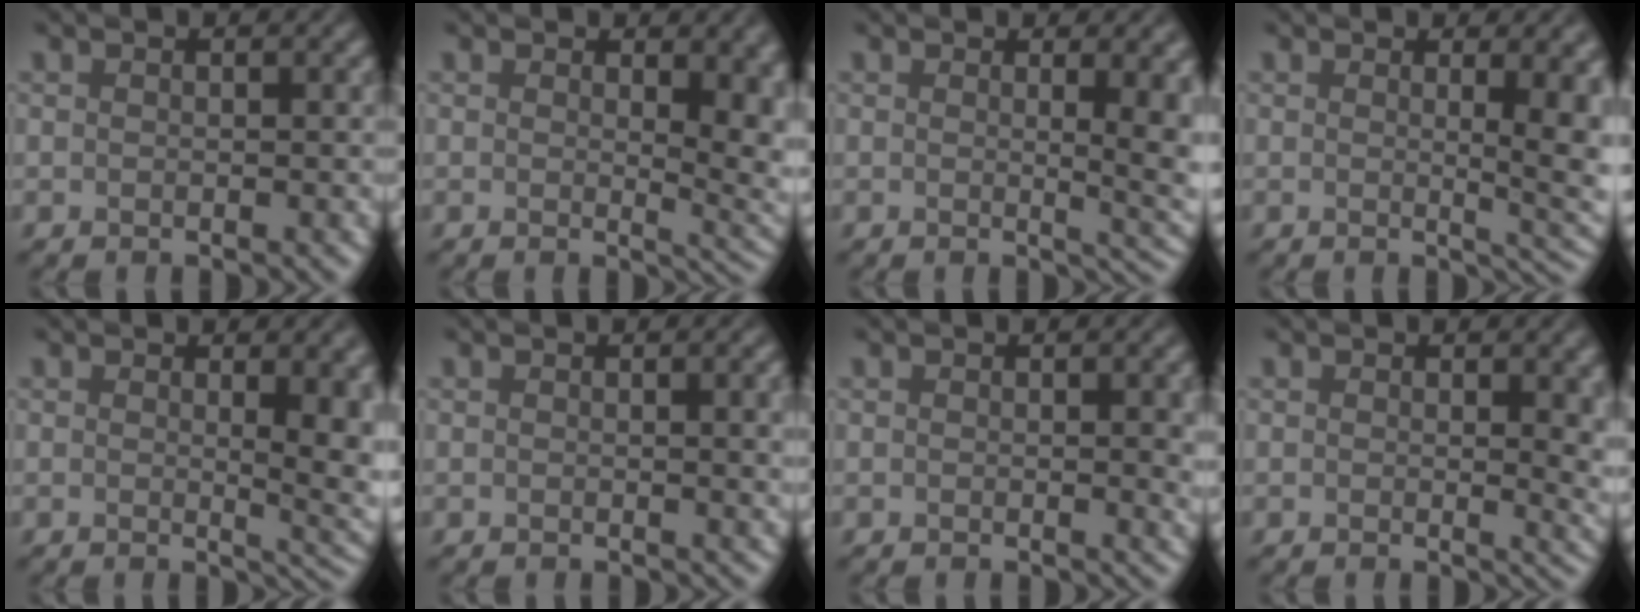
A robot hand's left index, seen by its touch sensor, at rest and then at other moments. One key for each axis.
{"total": 7.3, "fx": 1.0, "fy": 3.5, "fz": 6.3, "tx": -0.041, "ty": -0.012, "tz": 0.021}
{"total": 6.8, "fx": 0.8, "fy": 2.8, "fz": 6.1, "tx": -0.037, "ty": -0.001, "tz": 0.012}
{"total": 7.0, "fx": 0.8, "fy": 2.6, "fz": 6.5, "tx": -0.044, "ty": 0.000, "tz": 0.011}
{"total": 6.9, "fx": 0.9, "fy": 2.6, "fz": 6.4, "tx": -0.050, "ty": -0.006, "tz": 0.019}
{"total": 3.0, "fx": 0.4, "fy": 0.9, "fz": 2.8, "tx": -0.025, "ty": 0.004, "tz": 0.003}
{"total": 2.3, "fx": 0.2, "fy": 0.6, "fz": 2.2, "tx": -0.021, "ty": -0.001, "tz": 0.000}
{"total": 3.9, "fx": 0.6, "fy": 1.4, "fz": 3.6, "tx": -0.031, "ty": -0.008, "tz": 0.011}